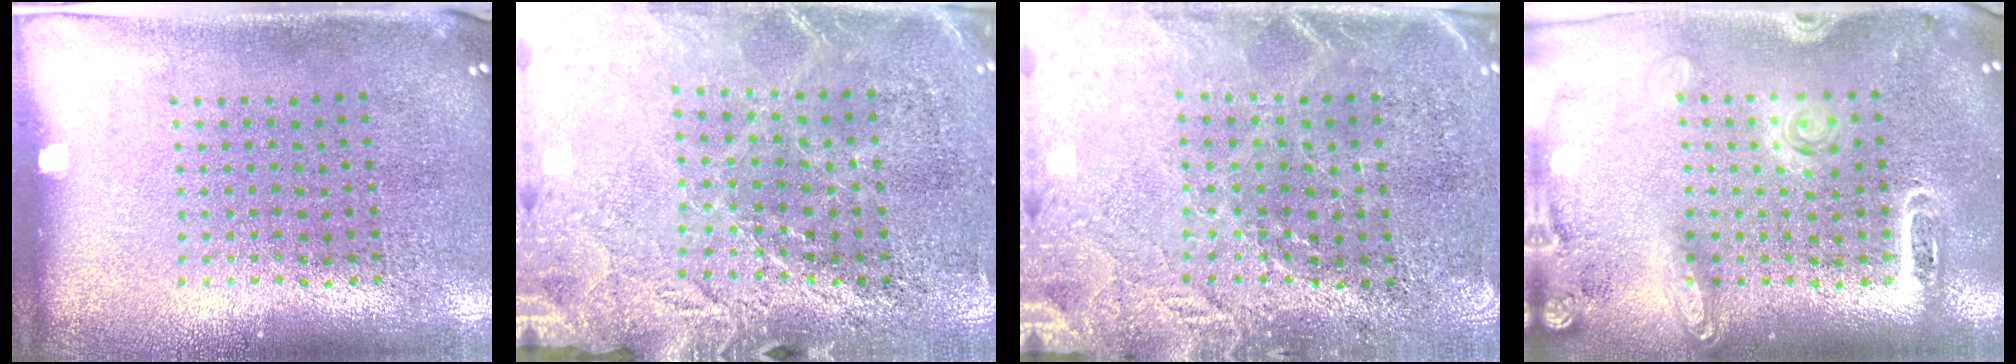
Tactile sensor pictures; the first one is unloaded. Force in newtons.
{"total": 2.8, "press": 2.7, "slide": 0.6}
{"total": 2.9, "press": 2.7, "slide": 1.0}
{"total": 1.9, "press": 1.7, "slide": 0.9}